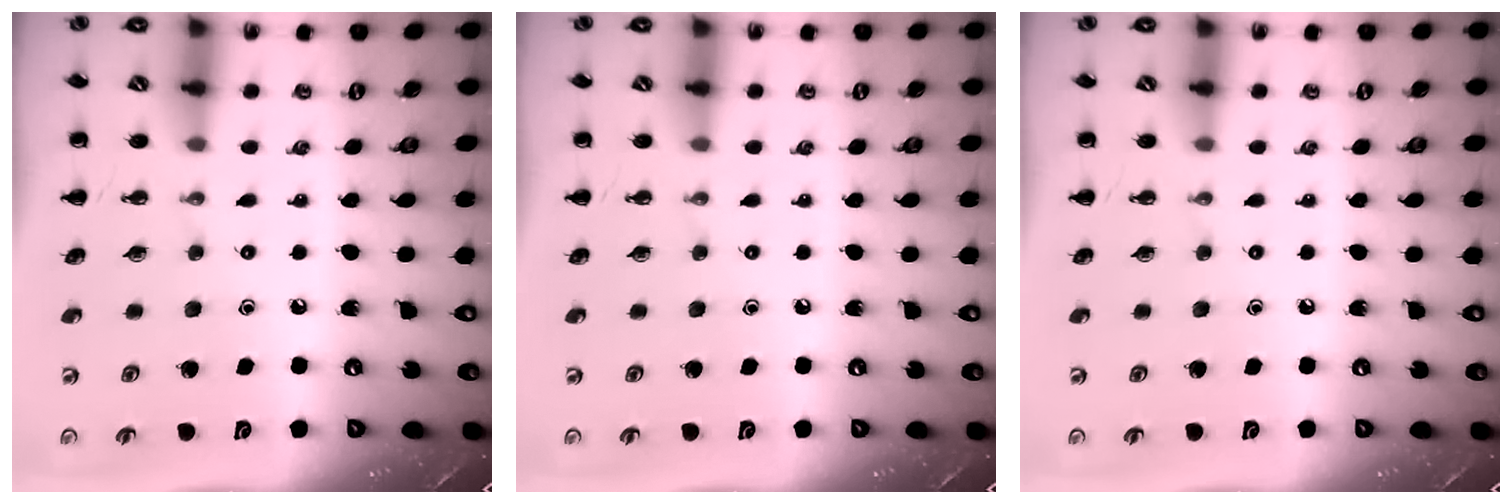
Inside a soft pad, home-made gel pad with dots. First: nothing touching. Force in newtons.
{"total": 0.0}
{"total": 0.0}